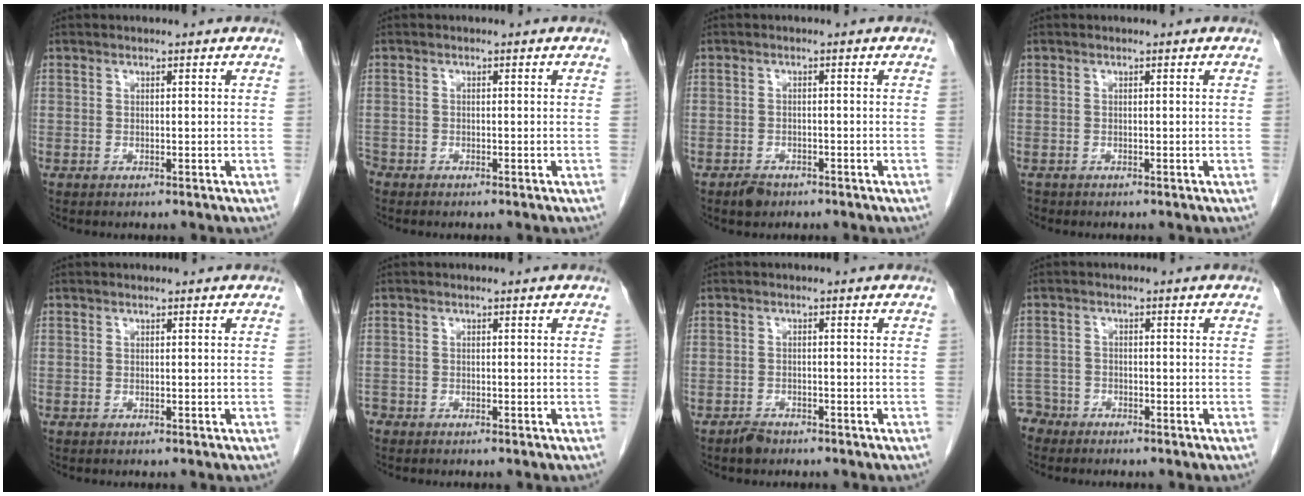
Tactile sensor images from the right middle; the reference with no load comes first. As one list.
[{"total": 1.6, "force": [-1.3, 0.8, 0.2], "torque": [-0.009, -0.001, -0.025]}, {"total": 2.0, "force": [-1.5, 1.2, 0.6], "torque": [-0.010, 0.001, -0.017]}, {"total": 0.6, "force": [-0.5, 0.3, 0.0], "torque": [-0.009, 0.001, -0.010]}, {"total": 0.0}, {"total": 1.4, "force": [-1.1, 0.9, 0.2], "torque": [-0.010, 0.000, -0.021]}, {"total": 1.7, "force": [-1.4, 0.9, 0.5], "torque": [-0.009, 0.000, -0.019]}, {"total": 3.3, "force": [-2.9, 1.3, -0.7], "torque": [0.012, 0.001, -0.060]}]